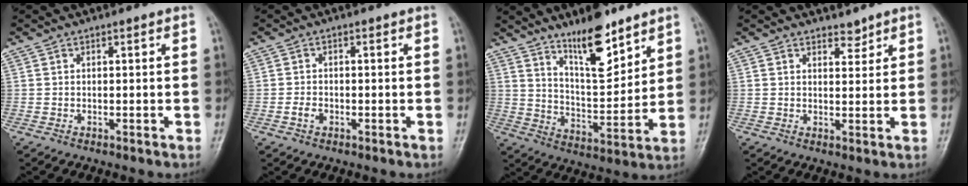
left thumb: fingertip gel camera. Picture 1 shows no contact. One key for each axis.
{"total": 2.0, "fx": -0.9, "fy": 1.4, "fz": 1.1, "tx": -0.019, "ty": 0.006, "tz": -0.018}
{"total": 12.4, "fx": 8.8, "fy": 3.9, "fz": 7.8, "tx": -0.106, "ty": -0.070, "tz": 0.158}
{"total": 2.3, "fx": 1.9, "fy": 1.0, "fz": 0.5, "tx": 0.008, "ty": -0.015, "tz": 0.028}